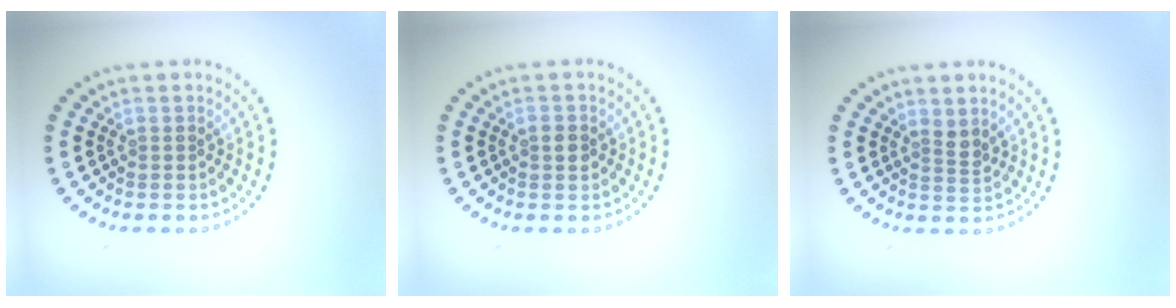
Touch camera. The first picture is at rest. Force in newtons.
{"total": 1.5, "press": 1.5, "slide": 0.1}
{"total": 1.3, "press": 1.0, "slide": 0.8}